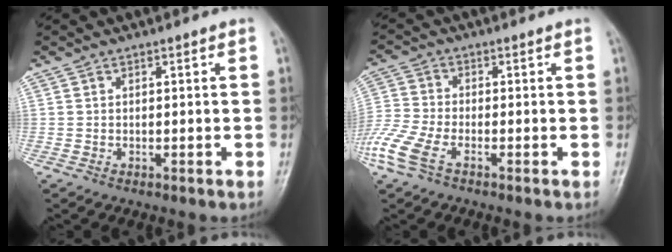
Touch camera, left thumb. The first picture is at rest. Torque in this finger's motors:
{"motor_torque": [0.08, 0.58, 0.88, 0.63, 0.10]}